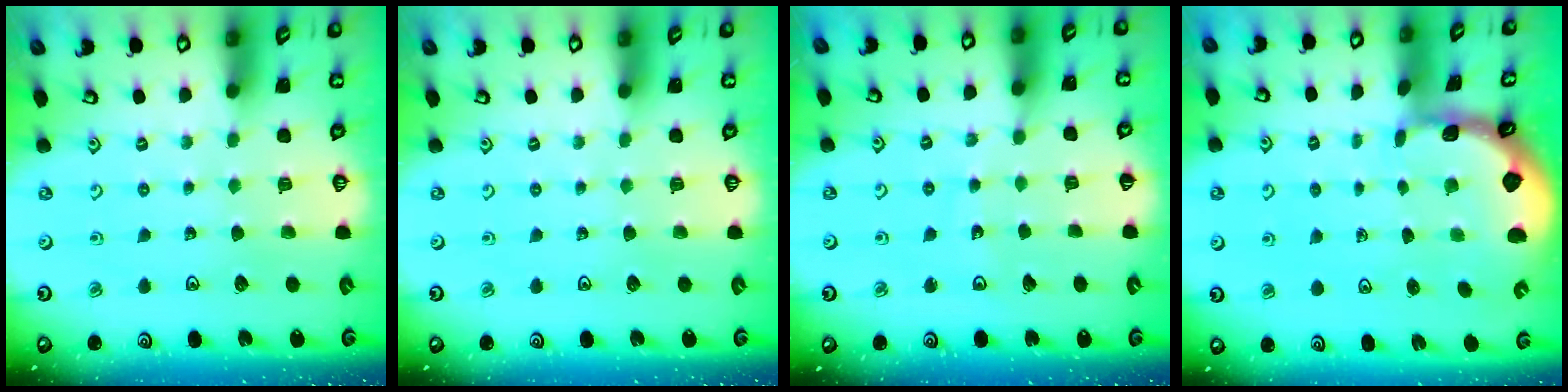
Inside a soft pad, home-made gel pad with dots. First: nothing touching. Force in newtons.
{"total": 0.0}
{"total": 3.9, "press": 3.8, "slide": 0.5}
{"total": 1.0, "press": 1.0, "slide": 0.1}